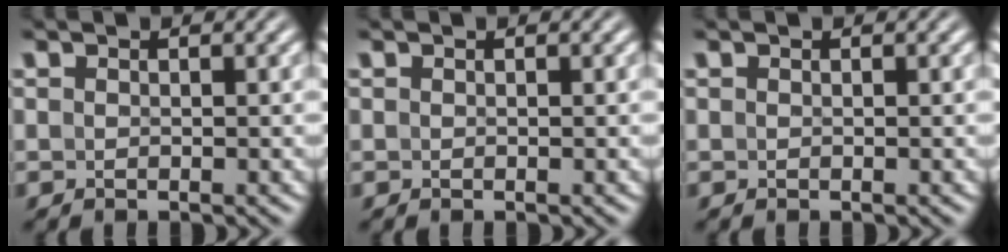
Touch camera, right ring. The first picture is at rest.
{"total": 0.0}
{"total": 0.0}